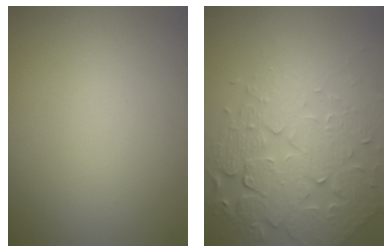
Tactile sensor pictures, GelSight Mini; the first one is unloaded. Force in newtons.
{"total": 7.7, "press": 5.5, "slide": 5.4}